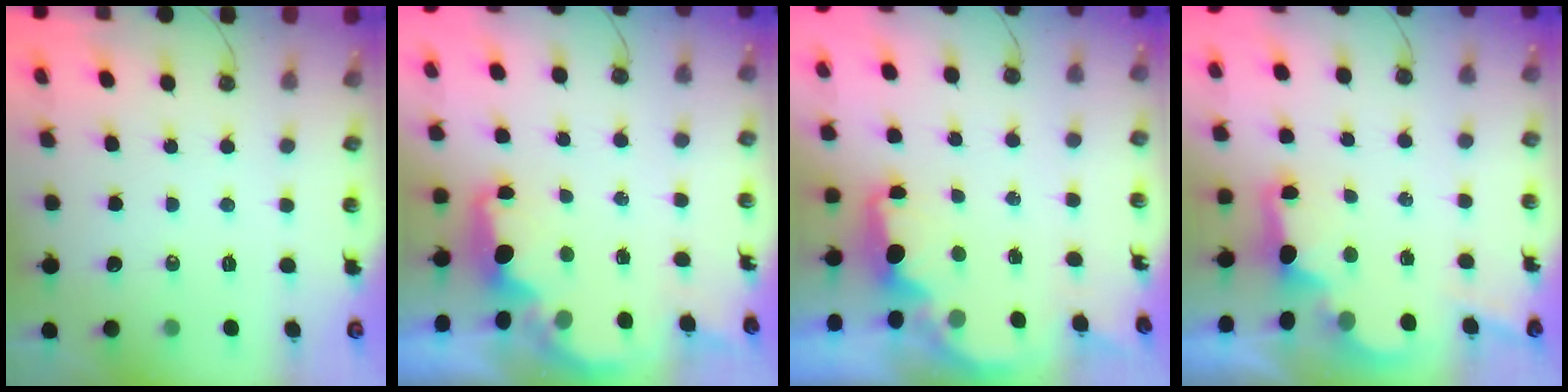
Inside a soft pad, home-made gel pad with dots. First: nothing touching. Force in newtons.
{"total": 2.0, "press": 1.9, "slide": 0.8}
{"total": 2.0, "press": 1.9, "slide": 0.6}
{"total": 2.6, "press": 2.5, "slide": 0.8}